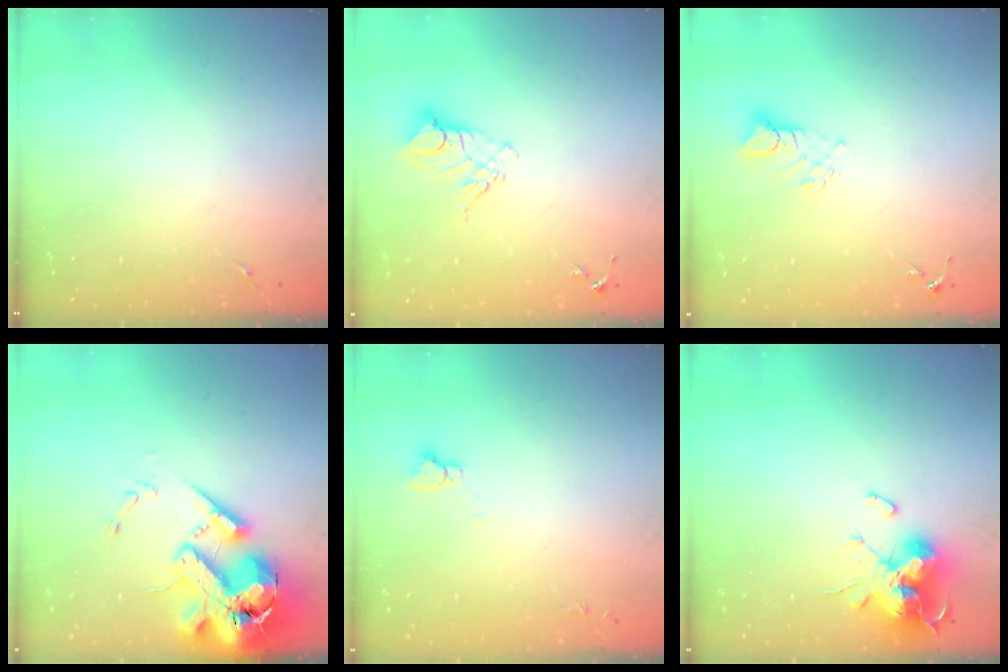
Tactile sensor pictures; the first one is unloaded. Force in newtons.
{"total": 10.4, "press": 10.3, "slide": 0.7}
{"total": 5.3, "press": 5.2, "slide": 0.4}
{"total": 20.8, "press": 20.5, "slide": 3.5}
{"total": 2.9, "press": 2.9, "slide": 0.2}
{"total": 16.7, "press": 16.7, "slide": 0.1}